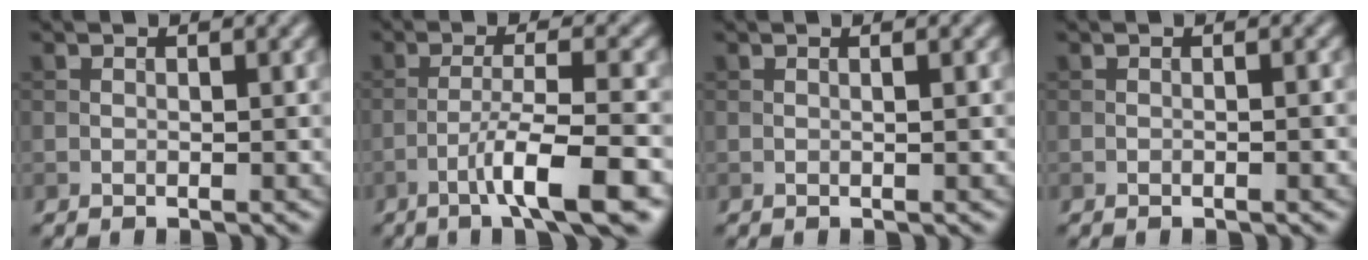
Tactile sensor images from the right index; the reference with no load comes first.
{"total": 7.0, "force": [-3.5, 0.9, 6.0], "torque": [-0.091, 0.010, -0.062]}
{"total": 1.0, "force": [0.1, 0.3, 1.0], "torque": [-0.010, 0.005, -0.003]}
{"total": 0.8, "force": [-0.2, 0.1, 0.7], "torque": [-0.009, 0.000, -0.006]}